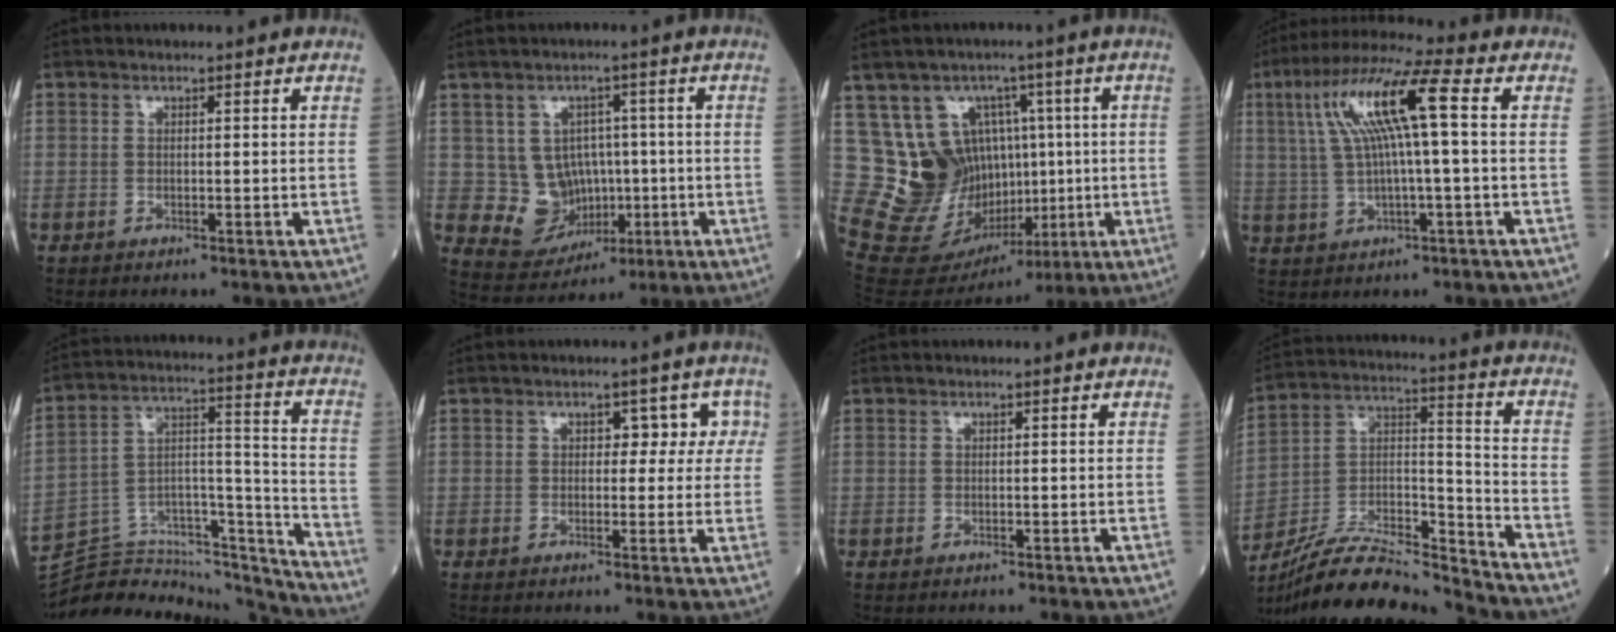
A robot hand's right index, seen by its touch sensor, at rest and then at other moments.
{"total": 7.6, "force": [0.0, 6.8, 3.4], "torque": [-0.059, 0.018, 0.022]}
{"total": 16.7, "force": [2.6, 13.5, 9.4], "torque": [-0.182, 0.055, 0.093]}
{"total": 12.0, "force": [2.6, 0.8, 11.7], "torque": [-0.229, 0.031, 0.046]}
{"total": 22.2, "force": [-21.5, 3.3, 4.7], "torque": [-0.091, 0.031, -0.314]}
{"total": 4.0, "force": [1.1, 2.9, 2.5], "torque": [-0.012, 0.021, 0.008]}
{"total": 0.0}
{"total": 17.7, "force": [-17.0, 0.5, 5.2], "torque": [-0.095, 0.022, -0.301]}